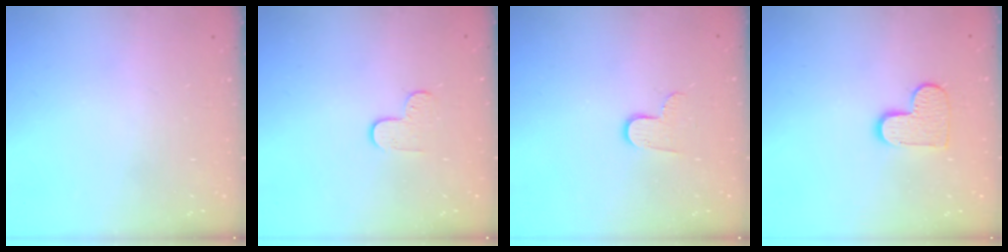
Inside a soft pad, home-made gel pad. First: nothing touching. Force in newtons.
{"total": 5.5, "press": 5.5, "slide": 0.5}
{"total": 6.5, "press": 6.4, "slide": 0.6}
{"total": 8.9, "press": 8.9, "slide": 0.4}